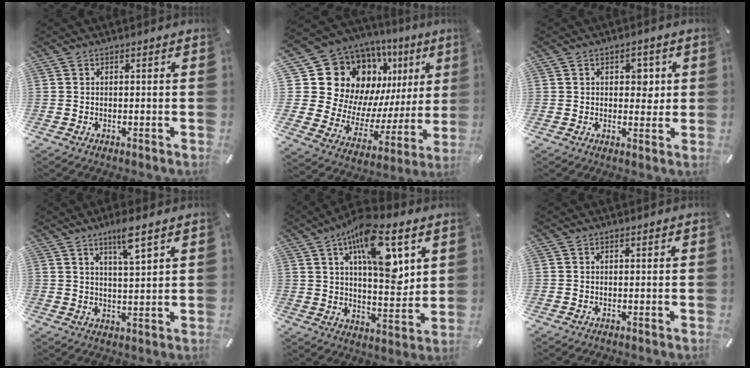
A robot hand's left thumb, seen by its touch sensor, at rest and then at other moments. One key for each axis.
{"total": 19.3, "fx": 10.4, "fy": 14.0, "fz": 8.3, "tx": -0.125, "ty": -0.096, "tz": 0.215}
{"total": 4.9, "fx": 1.2, "fy": 3.4, "fz": 3.3, "tx": -0.024, "ty": -0.009, "tz": 0.008}
{"total": 7.0, "fx": 4.8, "fy": 0.8, "fz": 5.0, "tx": -0.085, "ty": -0.021, "tz": 0.076}
{"total": 16.7, "fx": 8.0, "fy": 7.1, "fz": 12.8, "tx": -0.199, "ty": -0.028, "tz": 0.133}
{"total": 0.0}